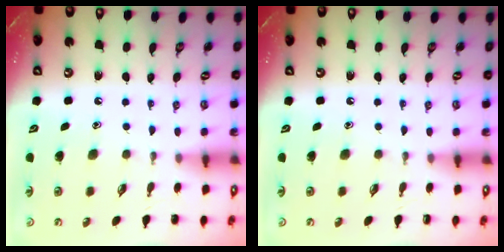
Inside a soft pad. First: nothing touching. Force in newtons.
{"total": 0.0}